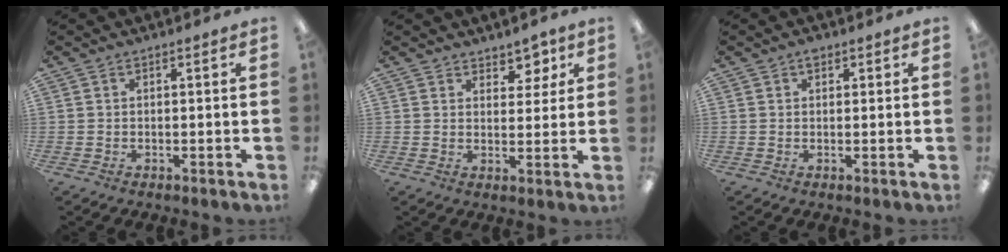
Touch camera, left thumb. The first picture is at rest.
{"total": 5.2, "force": [4.0, 3.0, 1.5], "torque": [-0.002, -0.024, 0.065]}
{"total": 1.6, "force": [1.0, 0.9, 0.9], "torque": [-0.010, 0.000, 0.016]}